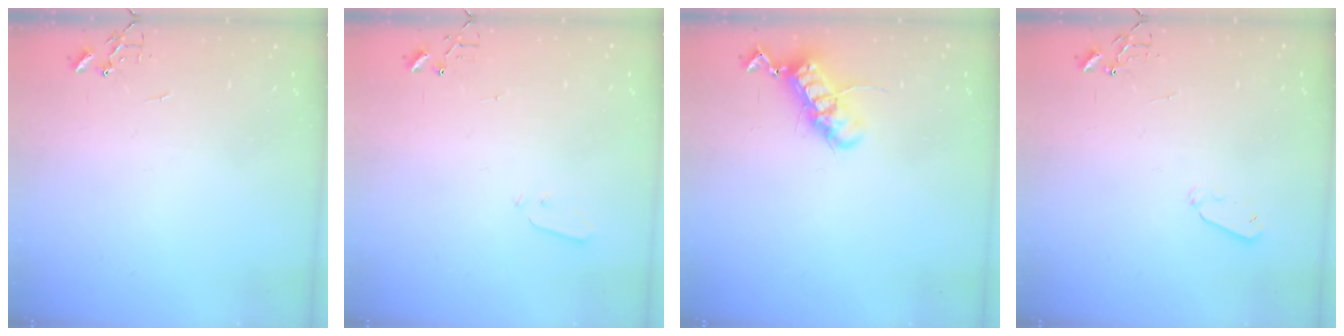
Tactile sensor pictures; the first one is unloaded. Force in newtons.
{"total": 3.0, "press": 2.9, "slide": 0.7}
{"total": 12.5, "press": 12.5, "slide": 0.9}
{"total": 4.2, "press": 4.2, "slide": 0.7}